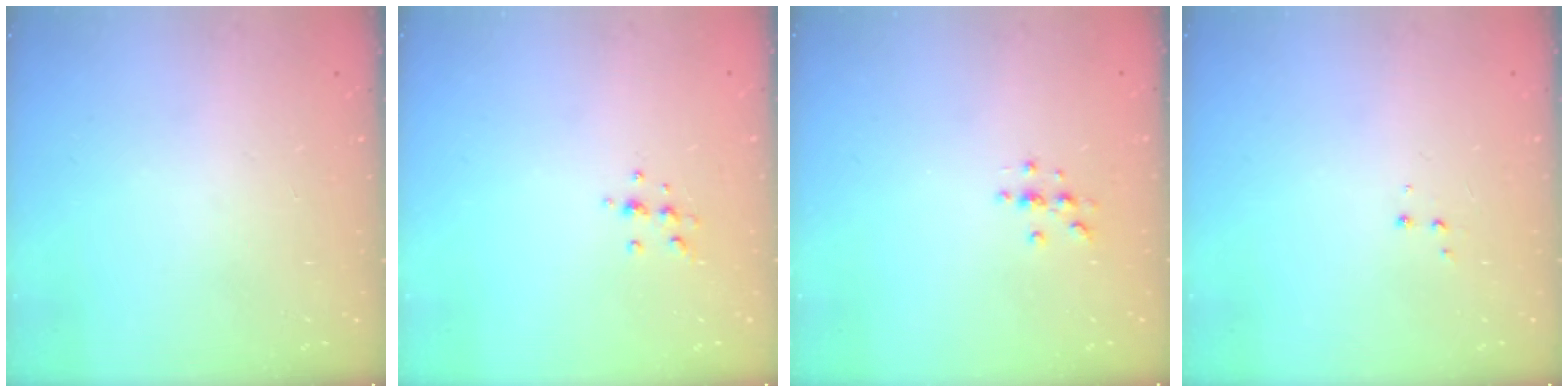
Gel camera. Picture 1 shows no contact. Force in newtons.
{"total": 6.2, "press": 6.1, "slide": 0.8}
{"total": 3.0, "press": 3.0, "slide": 0.4}
{"total": 3.4, "press": 3.3, "slide": 0.6}